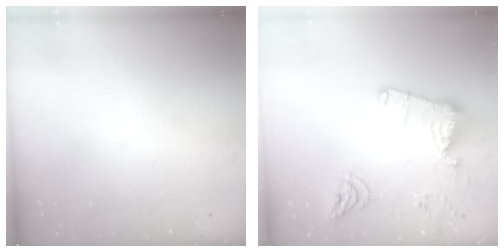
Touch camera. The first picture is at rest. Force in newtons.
{"total": 16.6, "press": 16.5, "slide": 1.8}